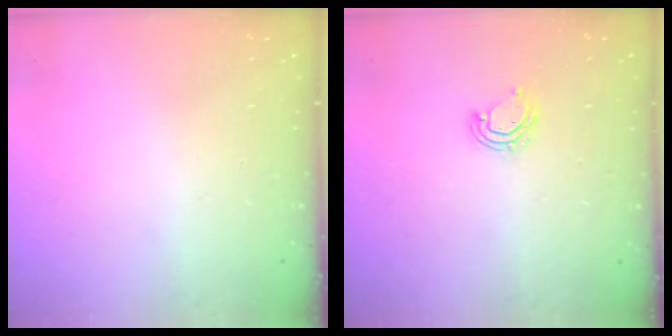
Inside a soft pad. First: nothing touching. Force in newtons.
{"total": 5.2, "press": 5.2, "slide": 0.4}